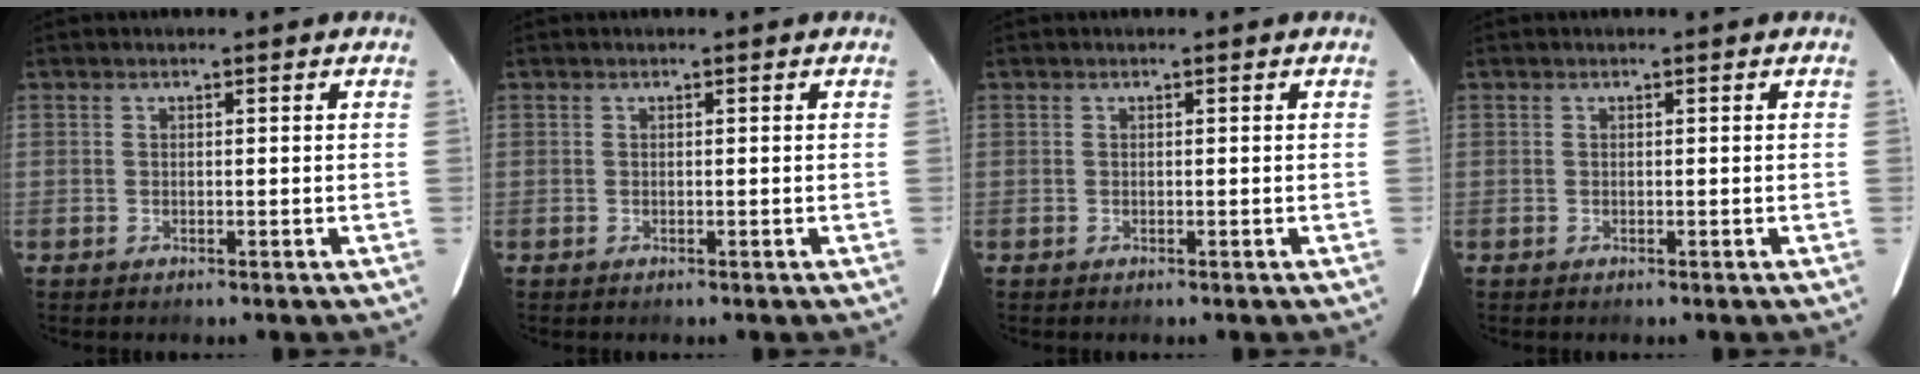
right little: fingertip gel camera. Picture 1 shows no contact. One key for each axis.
{"total": 0.0}
{"total": 0.0}
{"total": 0.0}